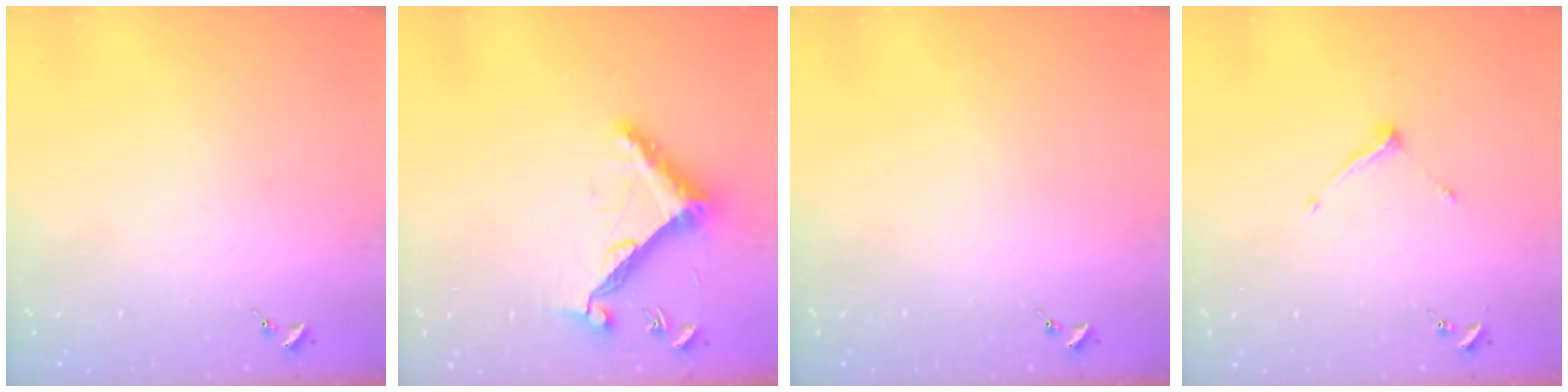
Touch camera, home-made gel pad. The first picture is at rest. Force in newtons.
{"total": 11.1, "press": 11.0, "slide": 0.7}
{"total": 0.0}
{"total": 6.7, "press": 6.7, "slide": 0.3}